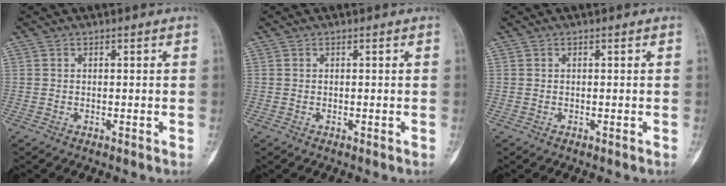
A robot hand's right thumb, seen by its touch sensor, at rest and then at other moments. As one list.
[{"total": 0.0}, {"total": 0.0}]